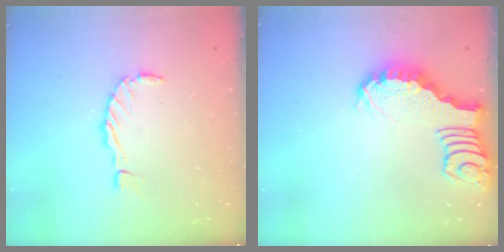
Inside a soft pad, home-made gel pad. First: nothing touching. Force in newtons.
{"total": 2.5, "press": 2.4, "slide": 0.5}